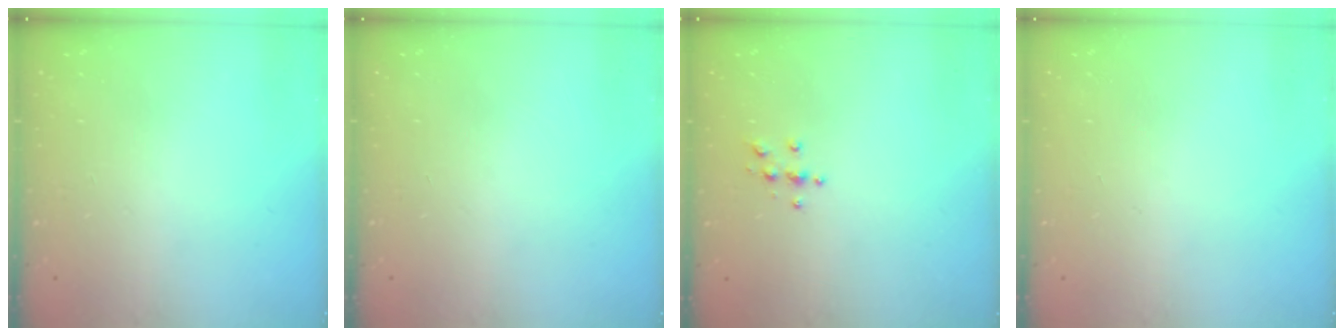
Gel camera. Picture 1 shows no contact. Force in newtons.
{"total": 0.0}
{"total": 3.8, "press": 3.8, "slide": 0.4}
{"total": 0.0}